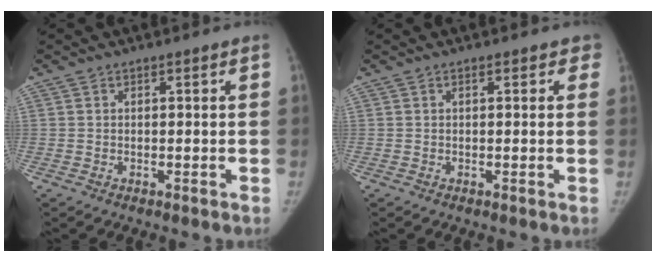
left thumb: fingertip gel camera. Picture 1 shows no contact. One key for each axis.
{"total": 1.7, "fx": 1.0, "fy": 1.0, "fz": 1.1, "tx": 0.009, "ty": 0.002, "tz": 0.003}